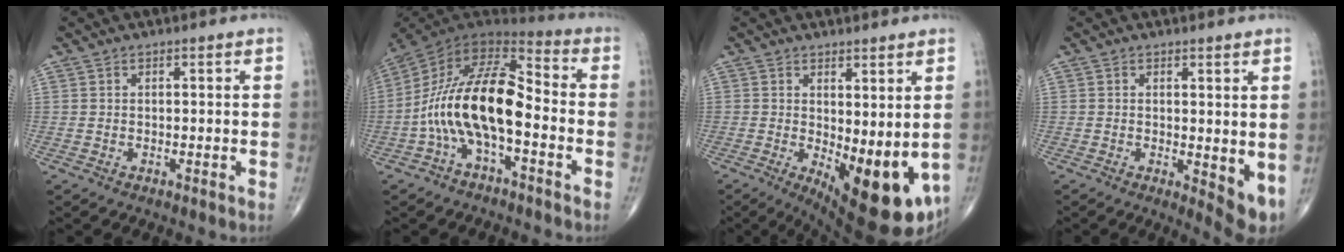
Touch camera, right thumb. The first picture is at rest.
{"total": 17.7, "force": [-3.8, 7.8, 15.4], "torque": [-0.281, 0.061, -0.078]}
{"total": 14.3, "force": [-2.0, 5.4, 13.1], "torque": [-0.173, -0.032, -0.010]}
{"total": 6.0, "force": [0.0, 2.1, 5.6], "torque": [-0.069, -0.016, 0.004]}